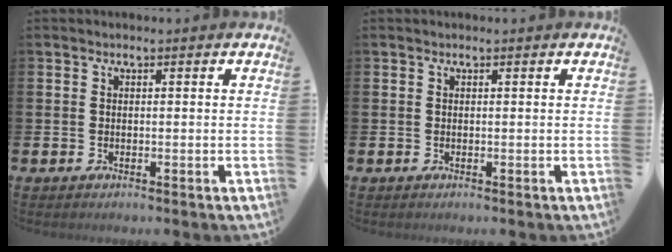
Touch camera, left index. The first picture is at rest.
{"total": 0.0}